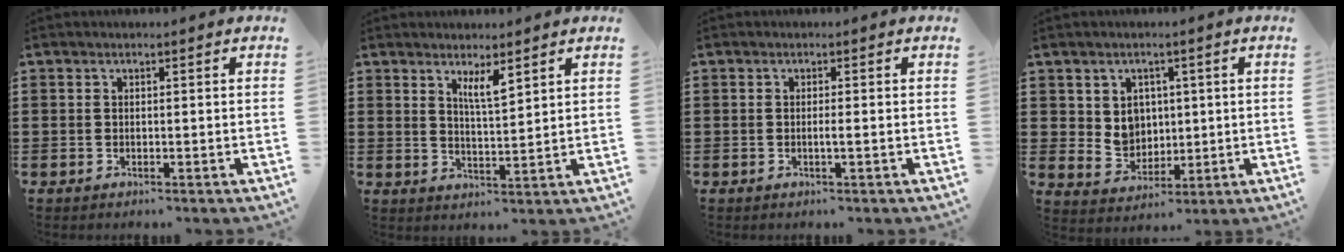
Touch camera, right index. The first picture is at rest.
{"total": 3.5, "force": [2.4, 0.6, 2.5], "torque": [-0.054, 0.004, 0.042]}
{"total": 0.9, "force": [-0.3, -0.1, 0.8], "torque": [-0.014, -0.003, -0.006]}
{"total": 4.7, "force": [1.7, 4.1, 1.6], "torque": [-0.034, 0.000, 0.027]}